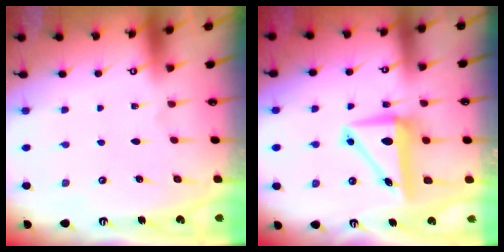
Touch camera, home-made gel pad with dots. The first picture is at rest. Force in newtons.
{"total": 8.4, "press": 8.3, "slide": 1.4}